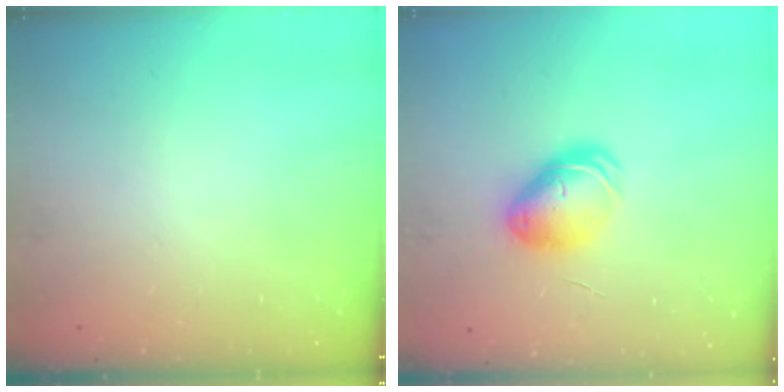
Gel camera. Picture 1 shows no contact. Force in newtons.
{"total": 10.0, "press": 9.9, "slide": 1.8}